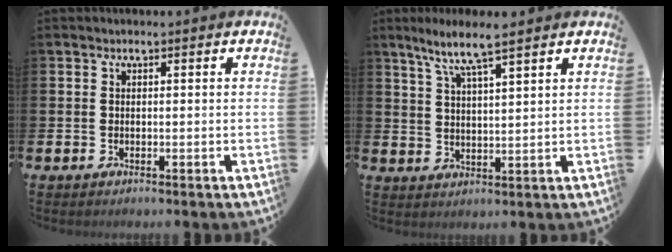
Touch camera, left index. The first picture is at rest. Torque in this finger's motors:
{"motor_torque": [0.87, -0.68, 0.62, 0.20]}